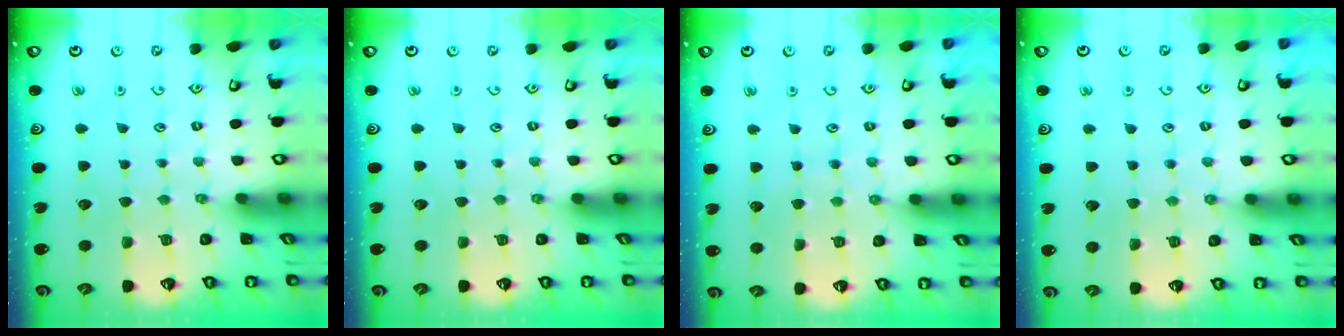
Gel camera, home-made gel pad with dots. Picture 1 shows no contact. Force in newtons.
{"total": 0.0}
{"total": 3.9, "press": 3.9, "slide": 0.4}
{"total": 2.9, "press": 2.9, "slide": 0.5}